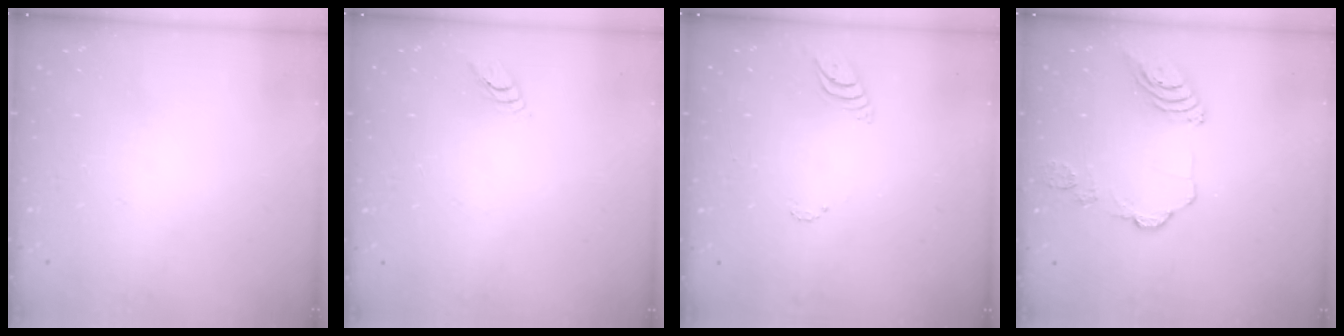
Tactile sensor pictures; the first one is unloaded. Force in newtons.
{"total": 3.1, "press": 3.1, "slide": 0.2}
{"total": 5.1, "press": 5.0, "slide": 0.5}
{"total": 11.5, "press": 11.4, "slide": 1.6}